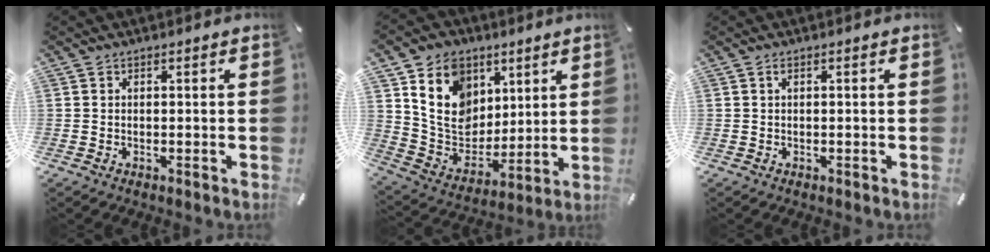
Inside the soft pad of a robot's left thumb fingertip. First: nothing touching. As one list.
[{"total": 16.4, "force": [6.5, 13.4, 6.9], "torque": [-0.130, -0.031, 0.128]}, {"total": 0.6, "force": [0.2, 0.1, 0.6], "torque": [-0.012, 0.000, 0.003]}]